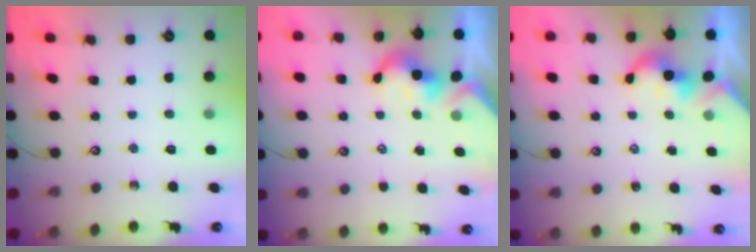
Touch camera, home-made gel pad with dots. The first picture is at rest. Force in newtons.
{"total": 2.0, "press": 2.0, "slide": 0.3}
{"total": 2.2, "press": 2.1, "slide": 0.3}